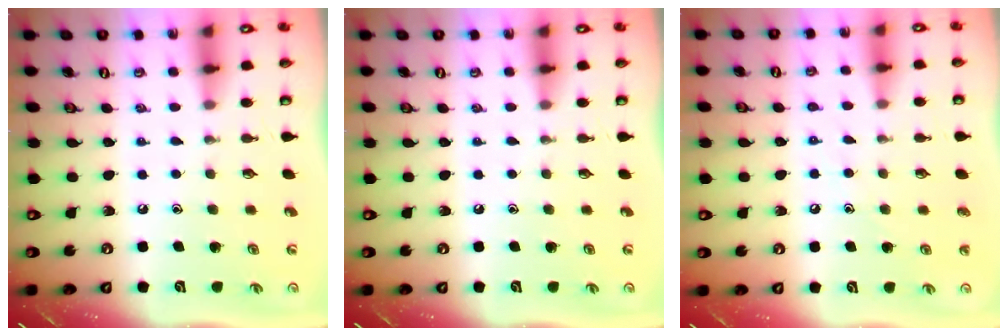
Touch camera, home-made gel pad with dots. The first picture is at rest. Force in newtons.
{"total": 0.0}
{"total": 5.4, "press": 5.4, "slide": 0.6}